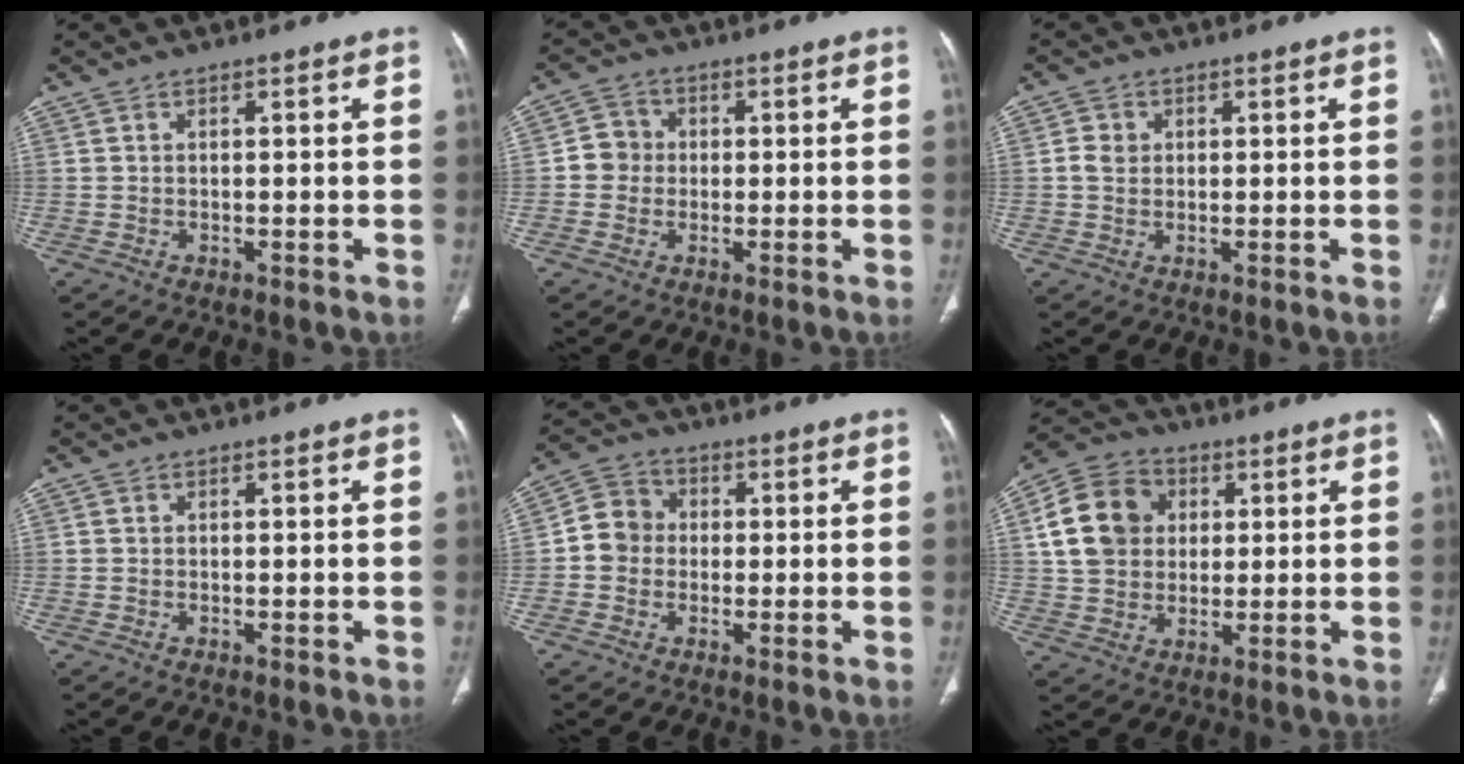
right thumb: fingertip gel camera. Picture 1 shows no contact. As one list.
[{"total": 4.3, "force": [-0.2, 4.1, 1.3], "torque": [0.000, 0.009, -0.012]}, {"total": 2.7, "force": [0.4, 2.3, 1.3], "torque": [-0.014, 0.004, 0.007]}, {"total": 0.0}, {"total": 6.9, "force": [-0.3, 6.3, 2.6], "torque": [-0.025, 0.021, -0.020]}, {"total": 13.2, "force": [2.7, 10.9, 6.9], "torque": [-0.111, 0.010, 0.044]}]